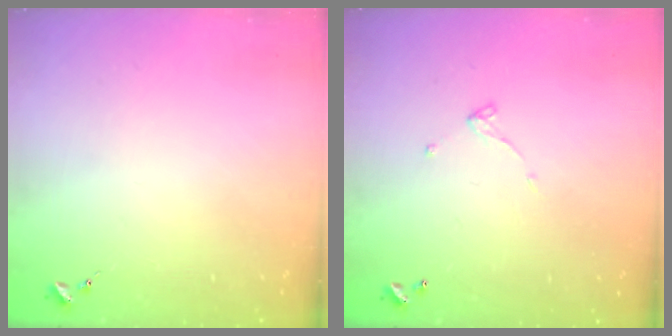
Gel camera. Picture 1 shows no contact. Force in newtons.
{"total": 4.9, "press": 4.9, "slide": 0.2}